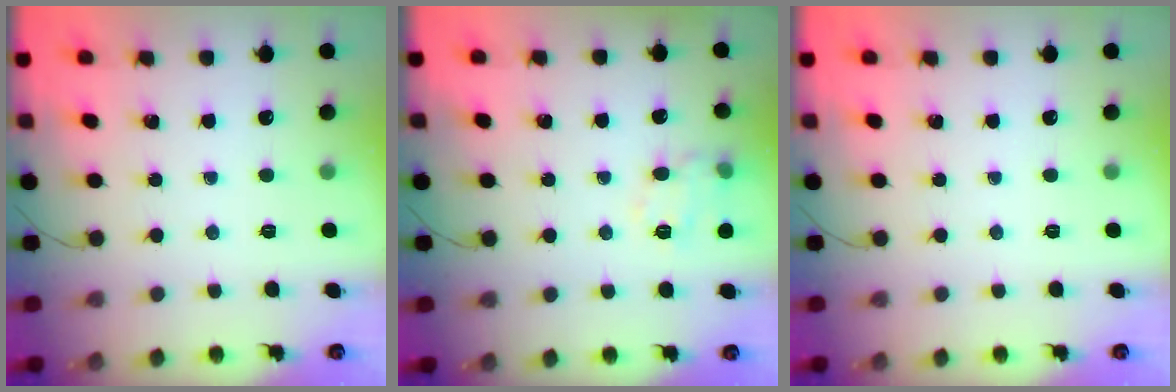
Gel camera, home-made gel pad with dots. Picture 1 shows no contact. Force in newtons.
{"total": 10.7, "press": 10.7, "slide": 0.5}
{"total": 0.0}